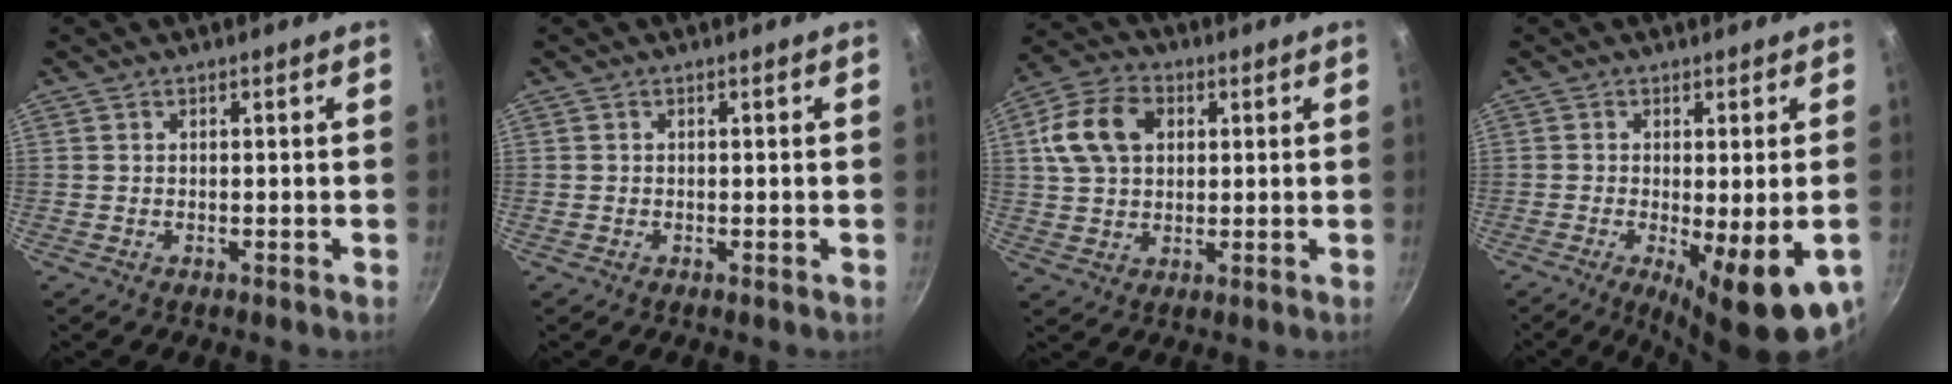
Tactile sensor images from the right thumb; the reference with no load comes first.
{"total": 0.6, "force": [-0.1, 0.4, 0.4], "torque": [-0.010, -0.001, -0.001]}
{"total": 11.6, "force": [3.0, 8.1, 7.8], "torque": [-0.139, 0.014, 0.050]}
{"total": 15.1, "force": [-5.8, 4.6, 13.1], "torque": [-0.152, -0.014, -0.071]}